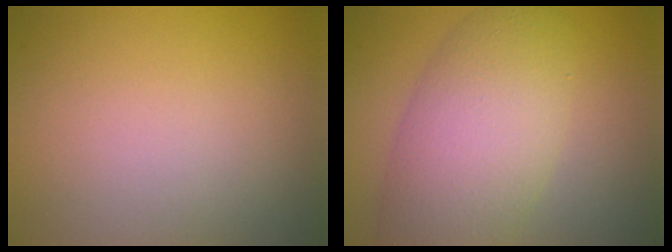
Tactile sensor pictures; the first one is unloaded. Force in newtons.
{"total": 7.8, "press": 7.7, "slide": 0.6}